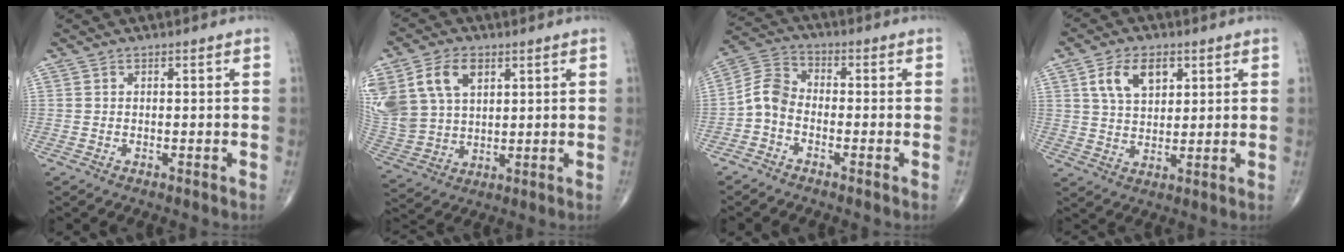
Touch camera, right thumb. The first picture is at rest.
{"total": 19.0, "force": [7.3, 13.3, 11.4], "torque": [-0.268, 0.013, 0.154]}
{"total": 5.8, "force": [-2.1, 3.9, 3.7], "torque": [-0.066, 0.026, -0.058]}
{"total": 8.7, "force": [3.5, 5.3, 5.9], "torque": [-0.088, -0.010, 0.065]}